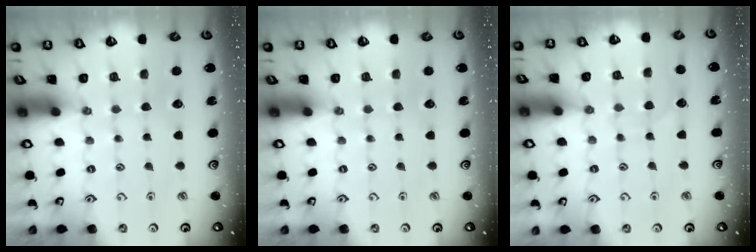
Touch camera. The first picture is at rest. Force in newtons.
{"total": 0.0}
{"total": 5.6, "press": 5.6, "slide": 0.1}